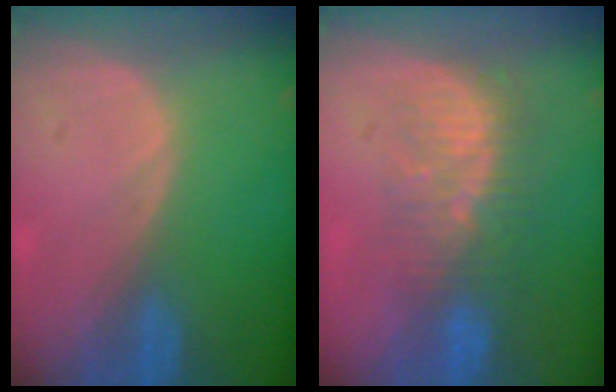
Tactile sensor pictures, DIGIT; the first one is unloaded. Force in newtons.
{"total": 7.9, "press": 7.5, "slide": 2.5}